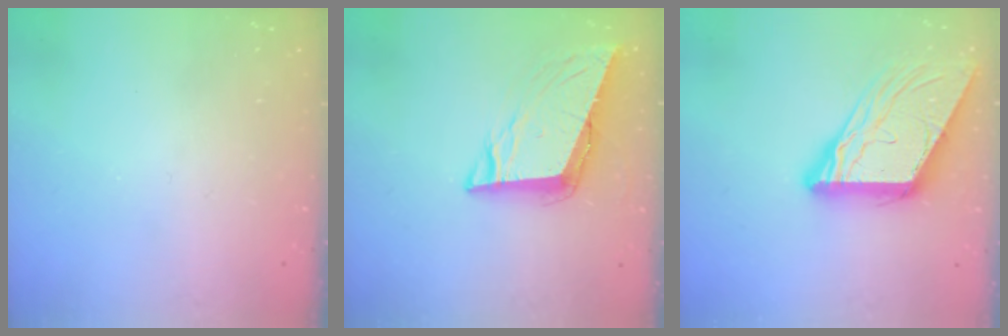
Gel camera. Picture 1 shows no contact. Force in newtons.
{"total": 9.8, "press": 9.3, "slide": 3.0}
{"total": 13.1, "press": 13.1, "slide": 1.3}